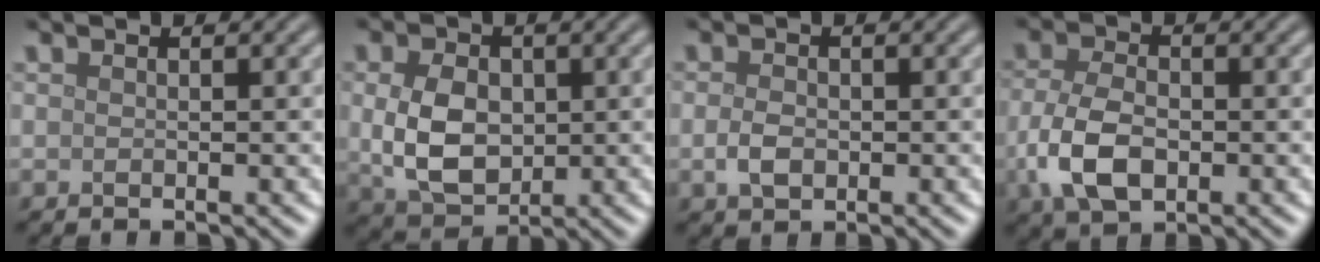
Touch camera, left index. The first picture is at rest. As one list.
[{"total": 5.8, "force": [0.1, 4.2, 4.1], "torque": [-0.088, -0.004, 0.005]}, {"total": 2.0, "force": [-0.4, 1.4, 1.4], "torque": [-0.031, -0.001, -0.009]}, {"total": 5.4, "force": [-1.4, 3.3, 4.1], "torque": [-0.095, -0.006, -0.029]}]